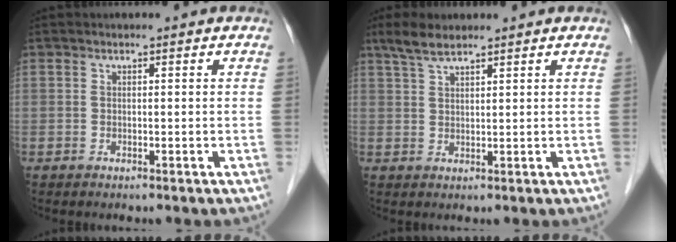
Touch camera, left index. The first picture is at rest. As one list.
[{"total": 3.6, "force": [2.9, 0.6, 2.1], "torque": [-0.049, 0.010, 0.060]}]